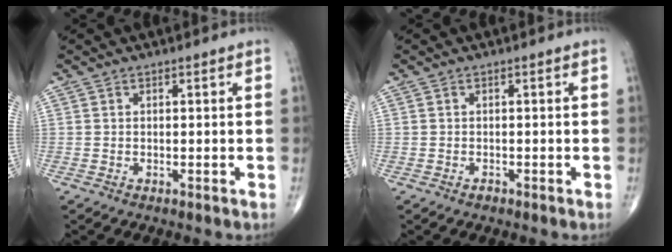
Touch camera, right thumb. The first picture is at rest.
{"total": 0.7, "force": [-0.5, 0.4, 0.2], "torque": [-0.002, 0.000, -0.010]}